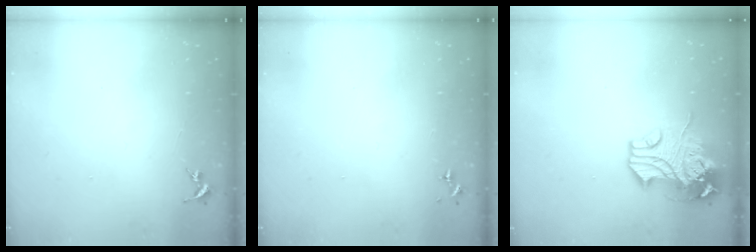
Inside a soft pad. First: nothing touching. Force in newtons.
{"total": 0.0}
{"total": 13.9, "press": 13.7, "slide": 2.3}